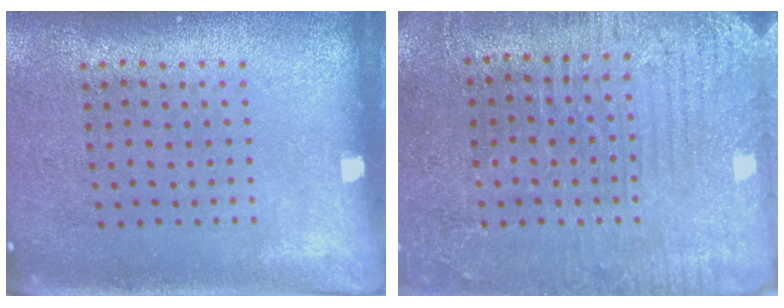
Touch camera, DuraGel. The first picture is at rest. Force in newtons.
{"total": 2.9, "press": 2.8, "slide": 0.6}